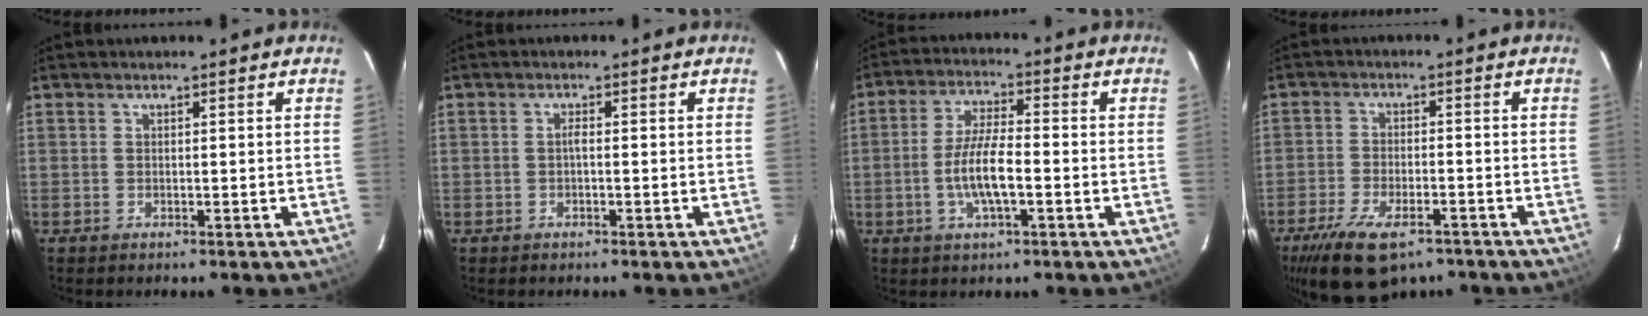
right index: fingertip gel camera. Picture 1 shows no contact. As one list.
[{"total": 0.8, "force": [-0.3, 0.1, 0.8], "torque": [-0.015, 0.005, -0.006]}, {"total": 8.1, "force": [-2.1, 2.1, 7.5], "torque": [-0.151, 0.004, -0.042]}, {"total": 13.3, "force": [-9.0, 5.6, 8.0], "torque": [-0.172, -0.026, -0.151]}]